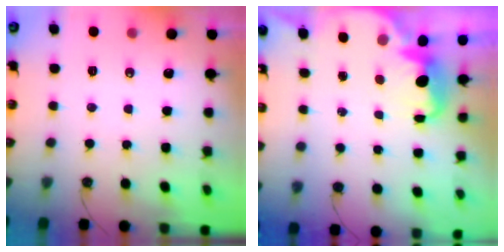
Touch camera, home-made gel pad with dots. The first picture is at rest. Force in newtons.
{"total": 2.8, "press": 2.8, "slide": 0.4}